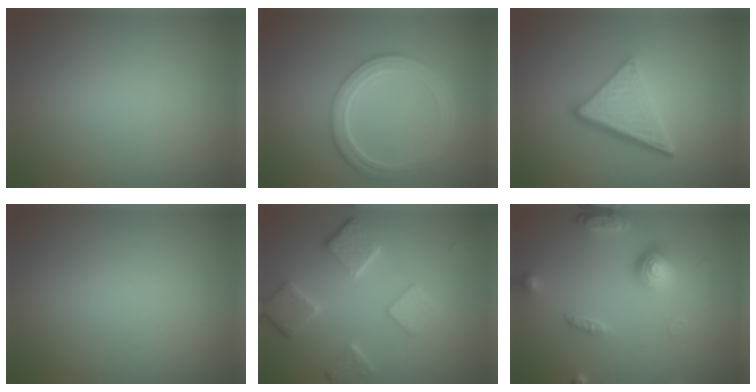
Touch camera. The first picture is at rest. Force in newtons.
{"total": 4.8, "press": 3.5, "slide": 3.2}
{"total": 5.4, "press": 3.6, "slide": 4.0}
{"total": 0.0}
{"total": 3.5, "press": 3.5, "slide": 0.2}
{"total": 4.0, "press": 2.9, "slide": 2.7}